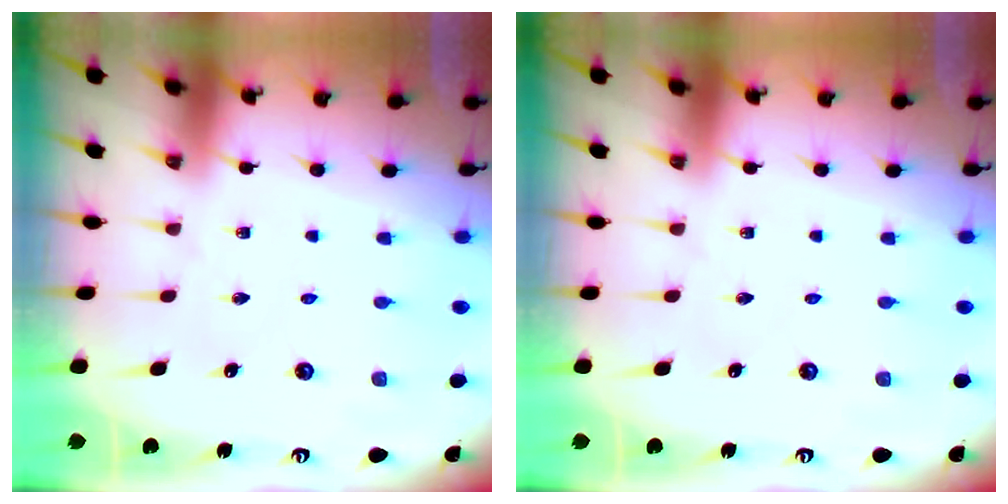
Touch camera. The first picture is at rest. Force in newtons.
{"total": 0.0}